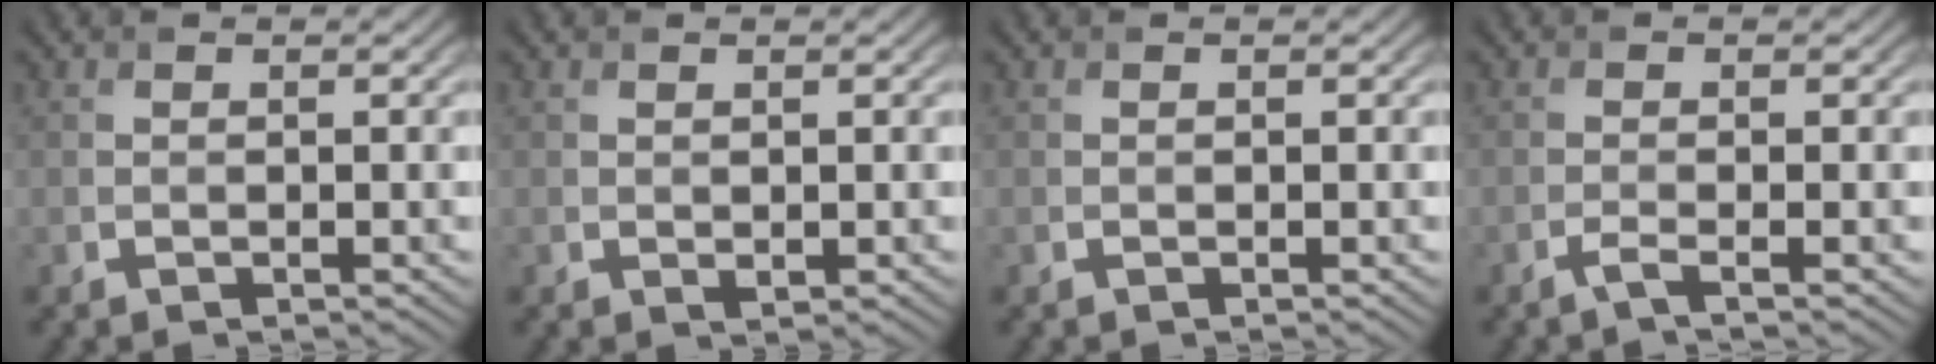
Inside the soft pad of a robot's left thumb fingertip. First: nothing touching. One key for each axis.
{"total": 0.5, "fx": 0.2, "fy": 0.3, "fz": 0.4, "tx": -0.005, "ty": -0.002, "tz": 0.005}
{"total": 0.0}
{"total": 1.5, "fx": -0.8, "fy": 0.1, "fz": 1.2, "tx": -0.020, "ty": 0.002, "tz": -0.025}